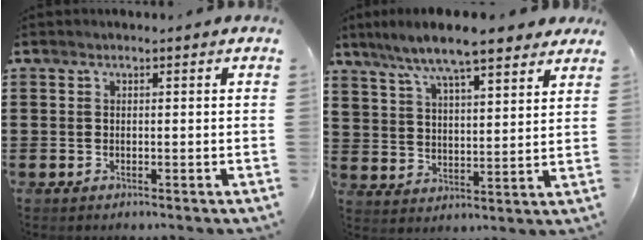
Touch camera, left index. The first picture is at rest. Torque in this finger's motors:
{"motor_torque": [2.06, -0.08, 1.05, 0.21]}